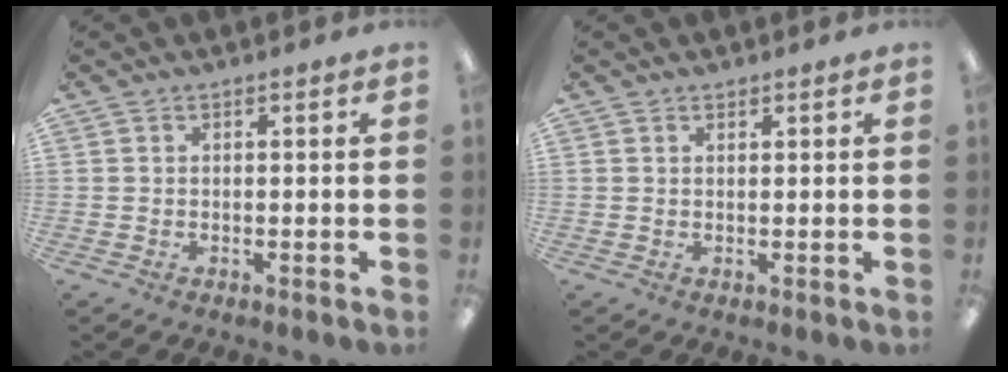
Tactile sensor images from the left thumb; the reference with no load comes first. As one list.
[{"total": 0.6, "force": [0.6, 0.2, 0.1], "torque": [-0.002, 0.000, 0.011]}]